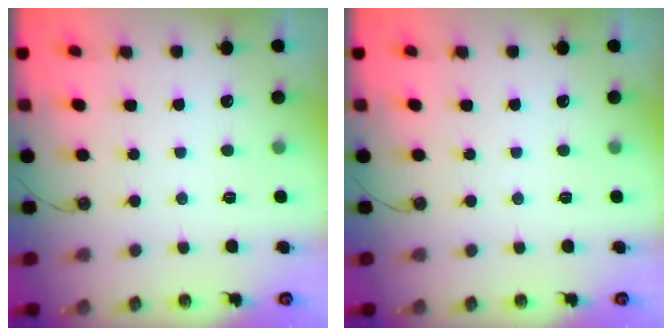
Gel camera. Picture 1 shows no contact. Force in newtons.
{"total": 0.0}